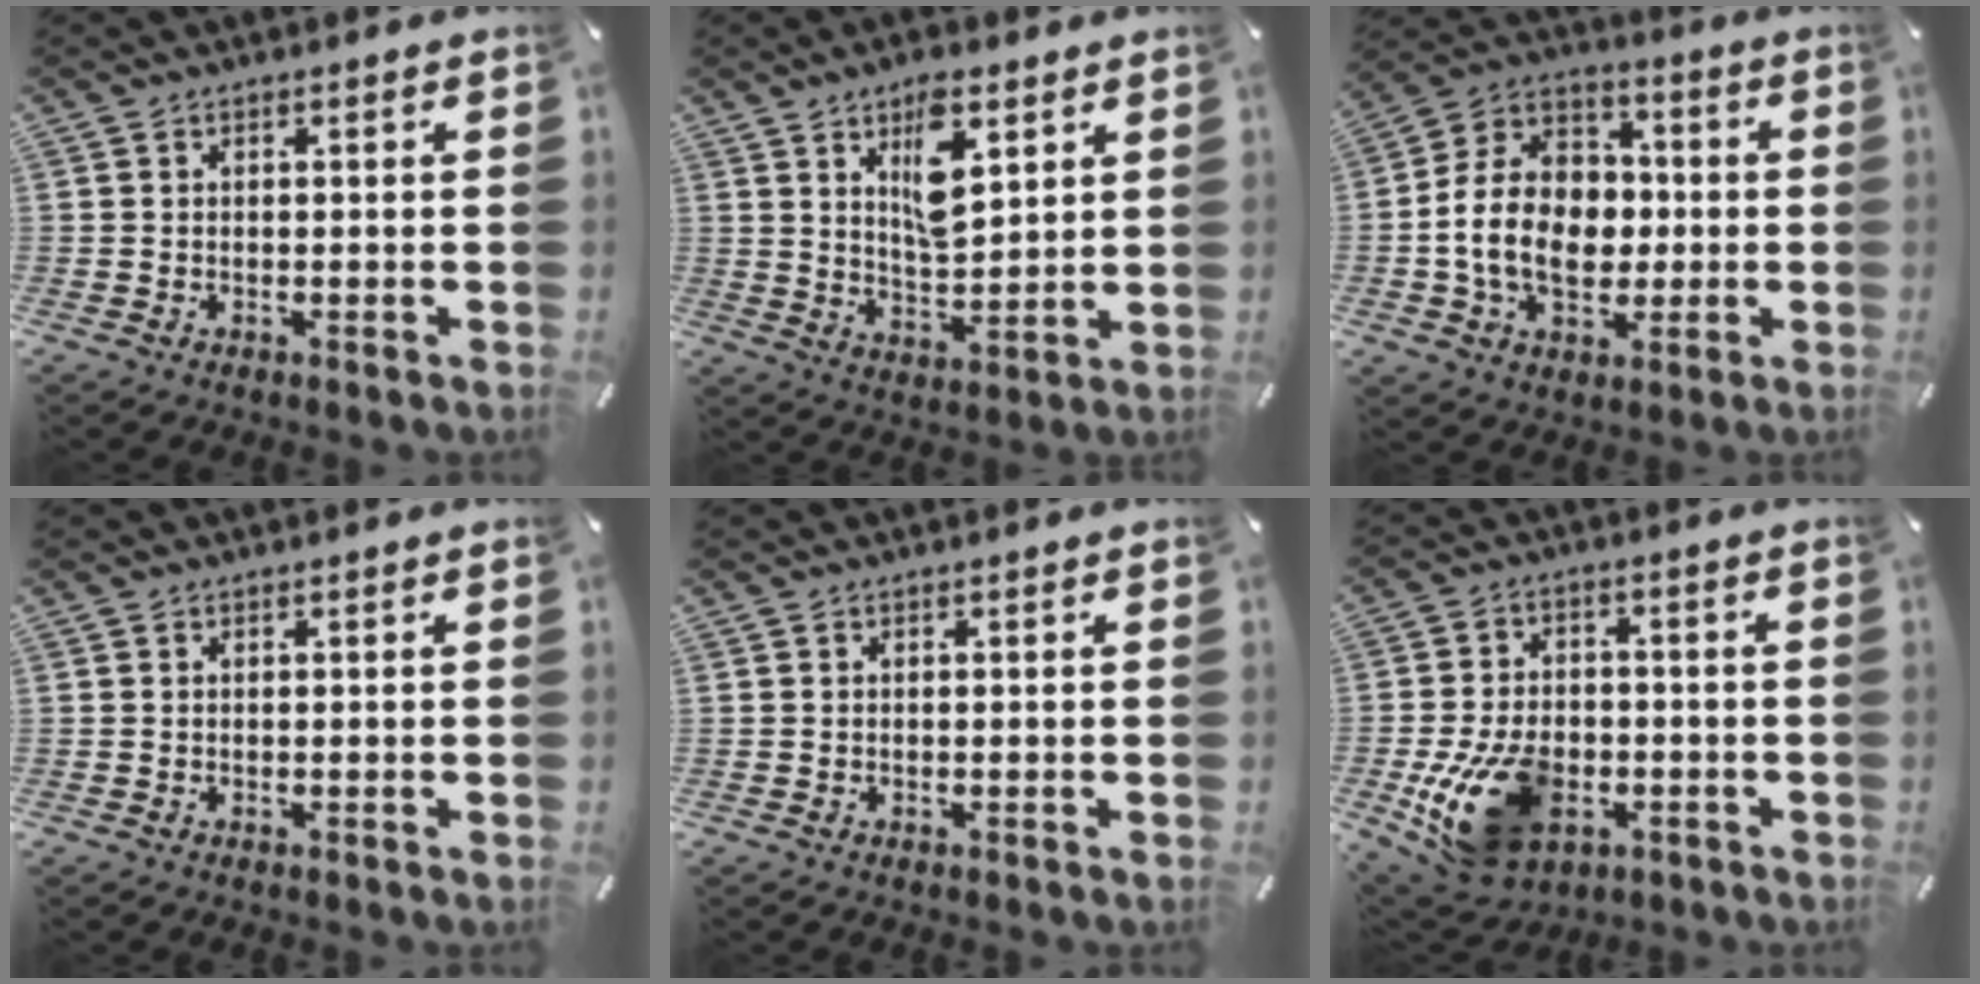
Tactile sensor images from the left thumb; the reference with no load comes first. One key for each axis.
{"total": 10.1, "fx": 5.1, "fy": 4.5, "fz": 7.5, "tx": -0.118, "ty": -0.017, "tz": 0.085}
{"total": 14.1, "fx": -2.8, "fy": 11.1, "fz": 8.2, "tx": -0.192, "ty": 0.017, "tz": -0.050}
{"total": 0.0}
{"total": 0.0}
{"total": 15.8, "fx": -5.0, "fy": 10.9, "fz": 10.2, "tx": -0.199, "ty": 0.020, "tz": -0.081}